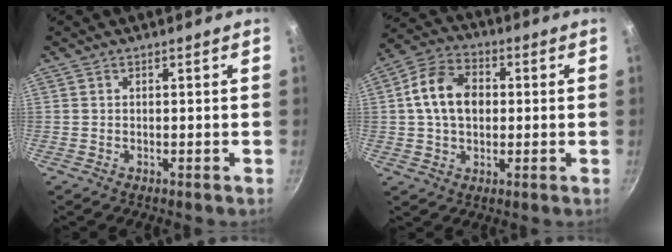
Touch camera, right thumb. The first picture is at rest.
{"total": 11.3, "force": [1.0, 8.1, 7.8], "torque": [-0.119, 0.018, 0.006]}